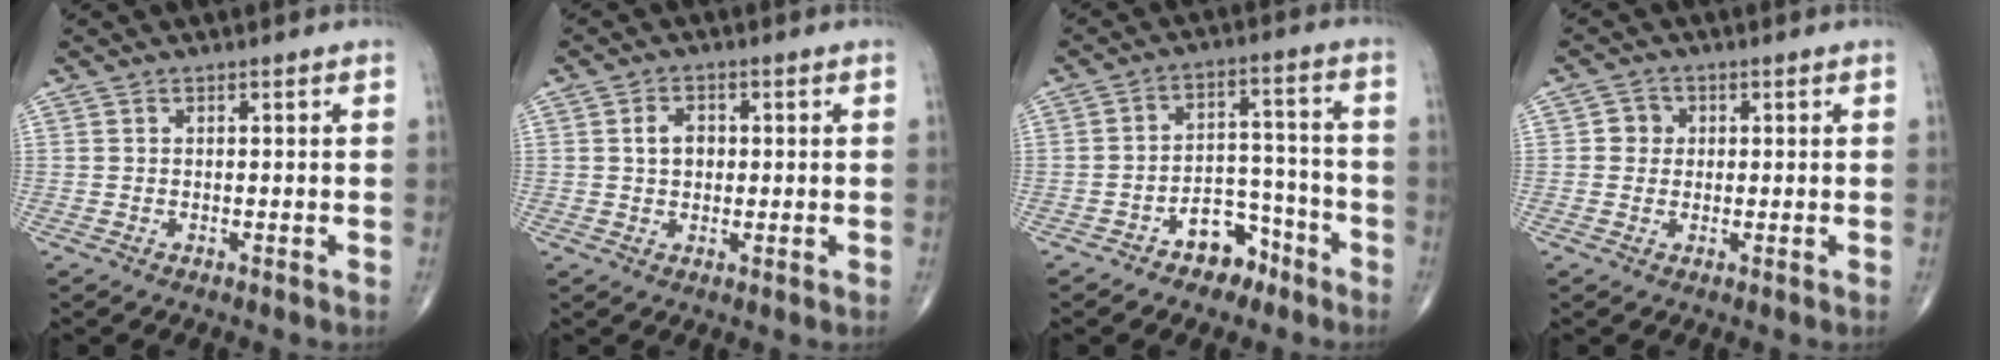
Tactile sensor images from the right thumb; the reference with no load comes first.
{"total": 3.8, "force": [0.5, 2.8, 2.6], "torque": [-0.032, 0.005, 0.005]}
{"total": 8.1, "force": [-5.2, 5.0, 3.5], "torque": [-0.020, 0.064, -0.082]}
{"total": 2.9, "force": [0.3, 2.7, 0.8], "torque": [0.007, 0.005, 0.000]}